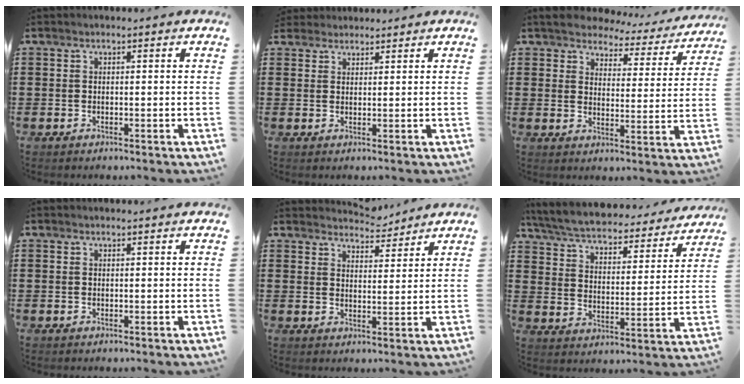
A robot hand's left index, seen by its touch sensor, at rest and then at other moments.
{"total": 1.9, "force": [1.8, 0.5, -0.1], "torque": [-0.003, 0.003, 0.037]}
{"total": 4.2, "force": [4.1, 0.8, 0.5], "torque": [-0.036, -0.026, 0.068]}
{"total": 0.0}
{"total": 4.2, "force": [4.1, 0.5, 0.2], "torque": [-0.008, -0.021, 0.075]}
{"total": 5.2, "force": [5.0, 0.4, 1.5], "torque": [-0.055, -0.035, 0.080]}